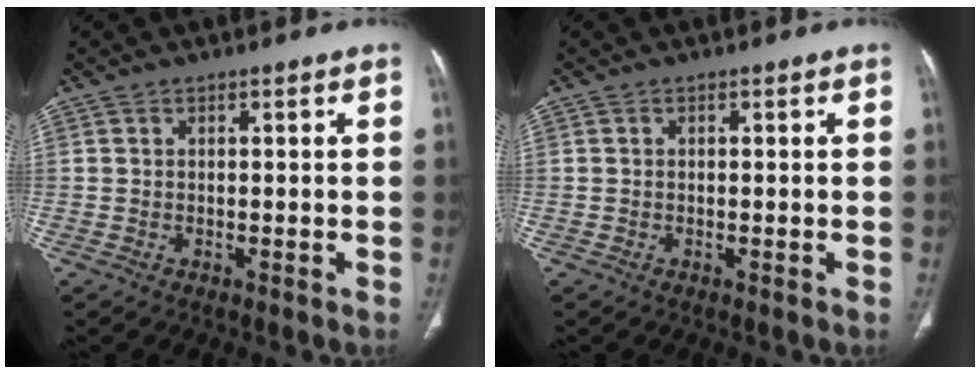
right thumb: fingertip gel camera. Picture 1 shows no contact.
{"total": 0.0}